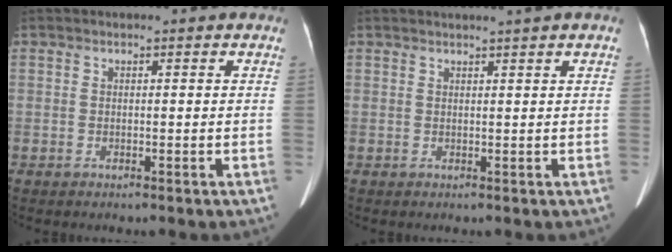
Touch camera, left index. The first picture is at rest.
{"total": 3.0, "force": [2.5, -0.8, 1.5], "torque": [-0.017, 0.008, 0.035]}